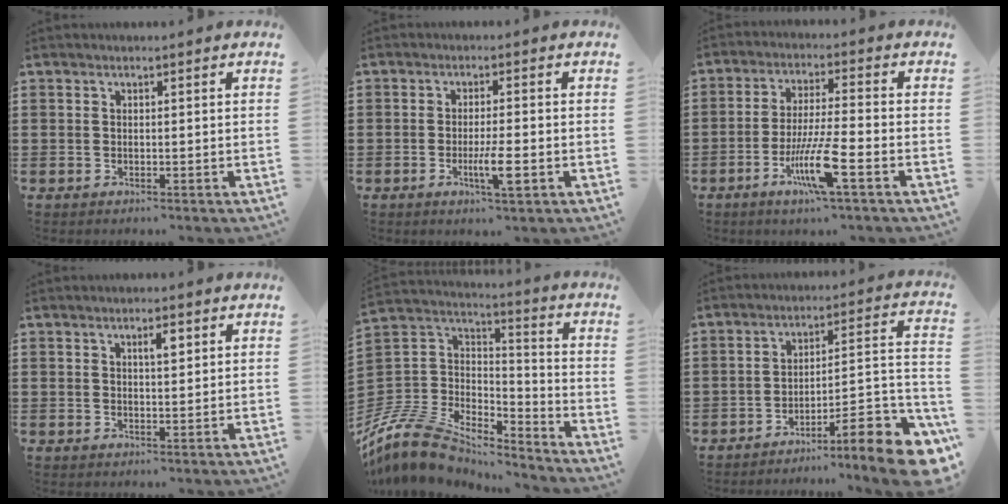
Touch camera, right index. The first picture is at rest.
{"total": 5.0, "force": [-1.8, 0.7, 4.6], "torque": [-0.088, -0.011, -0.032]}
{"total": 8.9, "force": [-4.2, 0.7, 7.8], "torque": [-0.158, -0.012, -0.081]}
{"total": 2.3, "force": [1.0, 0.7, 2.0], "torque": [-0.033, 0.002, 0.013]}
{"total": 11.0, "force": [-9.1, 4.6, 4.1], "torque": [-0.115, 0.011, -0.187]}
{"total": 9.9, "force": [-6.9, 1.4, 7.0], "torque": [-0.077, -0.002, -0.134]}